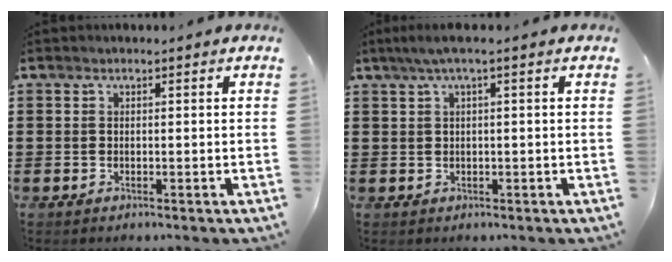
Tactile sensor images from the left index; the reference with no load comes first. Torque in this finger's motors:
{"motor_torque": [0.69, -0.36, 0.29, 0.08]}